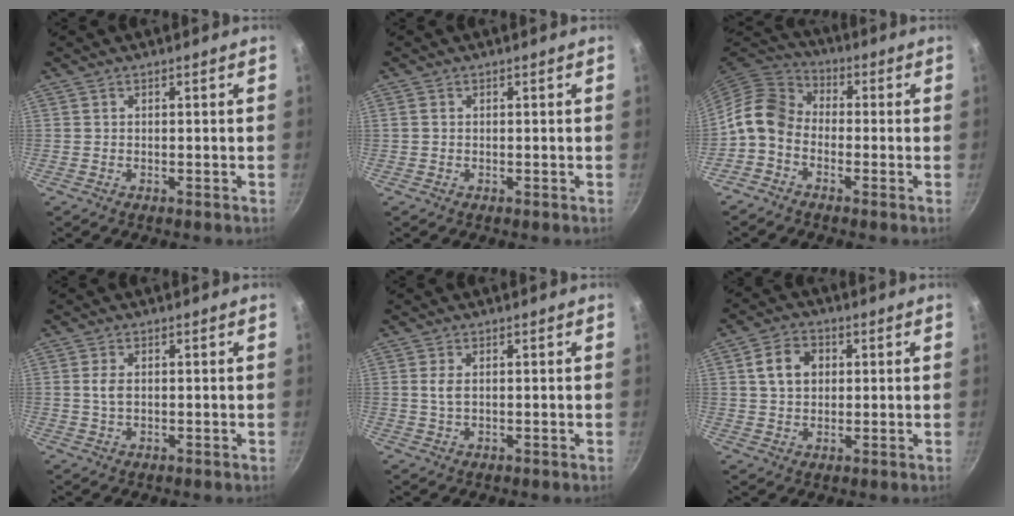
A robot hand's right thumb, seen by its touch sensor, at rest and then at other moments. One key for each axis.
{"total": 0.7, "fx": 0.1, "fy": 0.6, "fz": 0.4, "tx": -0.007, "ty": 0.002, "tz": 0.000}
{"total": 8.4, "fx": -2.4, "fy": 6.3, "fz": 4.9, "tx": -0.082, "ty": 0.041, "tz": -0.071}
{"total": 2.6, "fx": 0.4, "fy": 1.5, "fz": 2.0, "tx": -0.037, "ty": 0.000, "tz": 0.008}
{"total": 2.3, "fx": 0.5, "fy": 1.2, "fz": 1.9, "tx": -0.036, "ty": -0.002, "tz": 0.010}
{"total": 7.2, "fx": 1.8, "fy": 5.5, "fz": 4.4, "tx": -0.059, "ty": 0.006, "tz": 0.026}